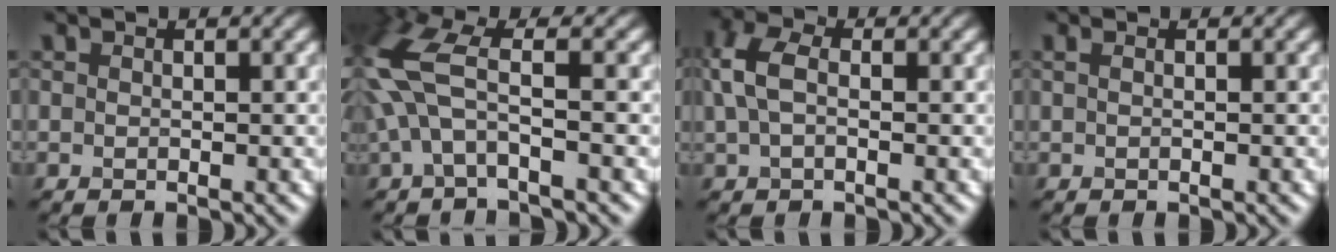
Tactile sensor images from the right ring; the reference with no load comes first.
{"total": 5.8, "force": [0.2, 1.9, 5.5], "torque": [-0.144, 0.008, -0.005]}
{"total": 3.8, "force": [0.6, 2.4, 2.9], "torque": [-0.078, 0.010, 0.005]}
{"total": 0.6, "force": [0.2, 0.2, 0.5], "torque": [-0.011, -0.002, 0.000]}